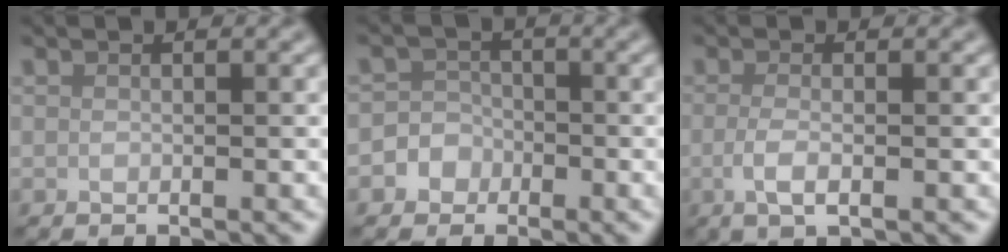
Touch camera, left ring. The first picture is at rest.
{"total": 3.4, "force": [-1.6, 3.0, 0.4], "torque": [0.026, 0.005, -0.040]}
{"total": 2.4, "force": [-0.5, 0.8, 2.2], "torque": [-0.043, -0.006, -0.011]}